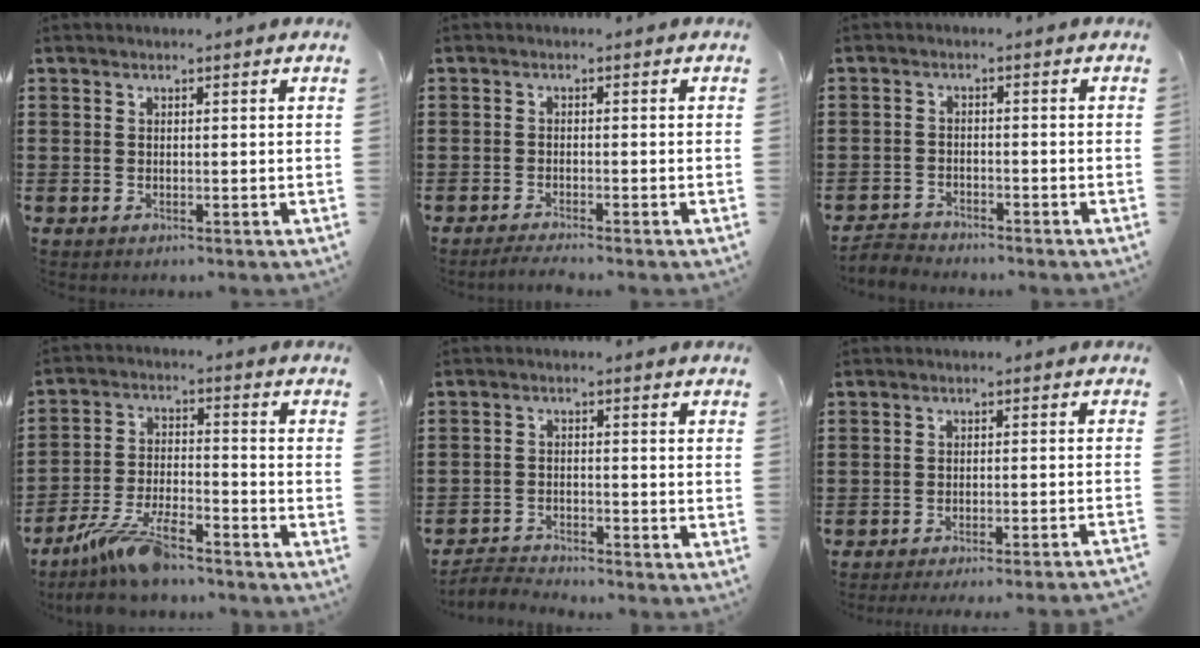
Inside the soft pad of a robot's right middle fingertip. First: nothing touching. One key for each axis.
{"total": 1.4, "fx": -1.3, "fy": -0.2, "fz": 0.6, "tx": -0.011, "ty": -0.004, "tz": -0.022}
{"total": 2.7, "fx": -2.7, "fy": 0.2, "fz": -0.1, "tx": -0.014, "ty": -0.005, "tz": -0.060}
{"total": 9.3, "fx": -7.8, "fy": 1.7, "fz": 4.8, "tx": -0.107, "ty": 0.005, "tz": -0.151}
{"total": 3.0, "fx": -2.9, "fy": 0.3, "fz": 0.2, "tx": -0.018, "ty": -0.002, "tz": -0.065}
{"total": 2.6, "fx": -2.5, "fy": -0.5, "fz": 0.8, "tx": -0.015, "ty": 0.000, "tz": -0.050}